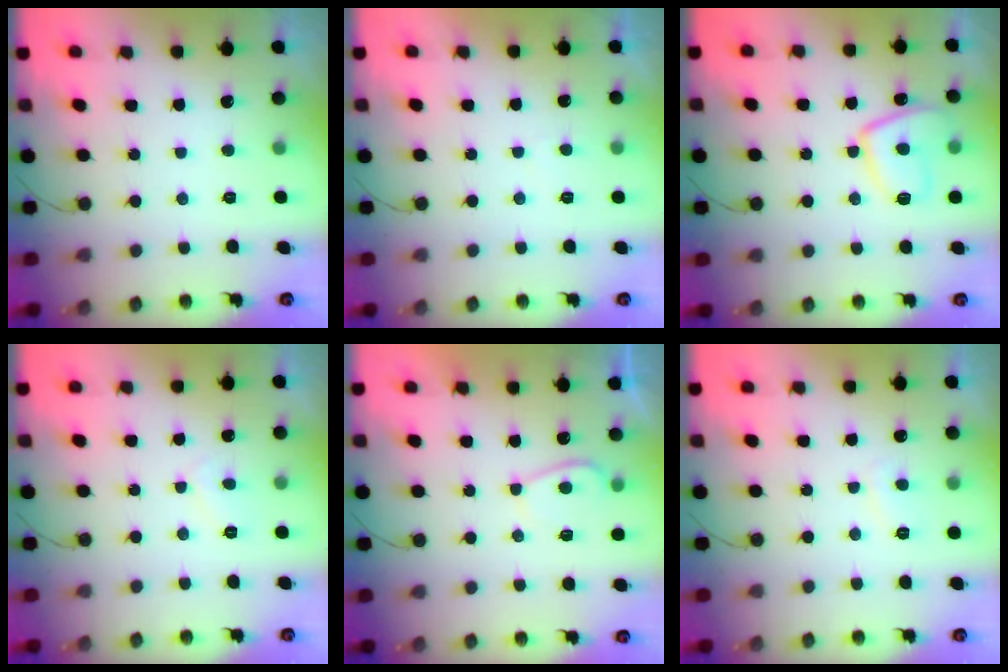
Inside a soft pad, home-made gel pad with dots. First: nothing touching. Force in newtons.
{"total": 1.3, "press": 1.2, "slide": 0.5}
{"total": 10.0, "press": 9.9, "slide": 1.1}
{"total": 3.1, "press": 3.1, "slide": 0.2}
{"total": 3.5, "press": 3.4, "slide": 0.8}
{"total": 2.4, "press": 2.3, "slide": 0.5}